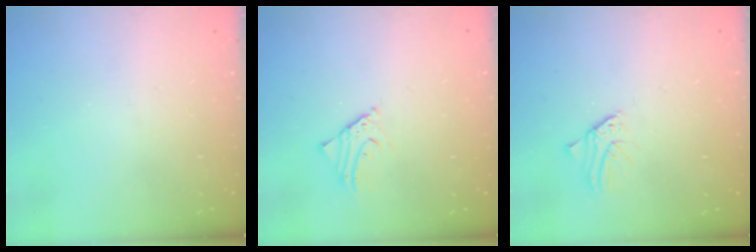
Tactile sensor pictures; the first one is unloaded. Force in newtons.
{"total": 2.8, "press": 2.8, "slide": 0.2}
{"total": 1.2, "press": 1.2, "slide": 0.1}